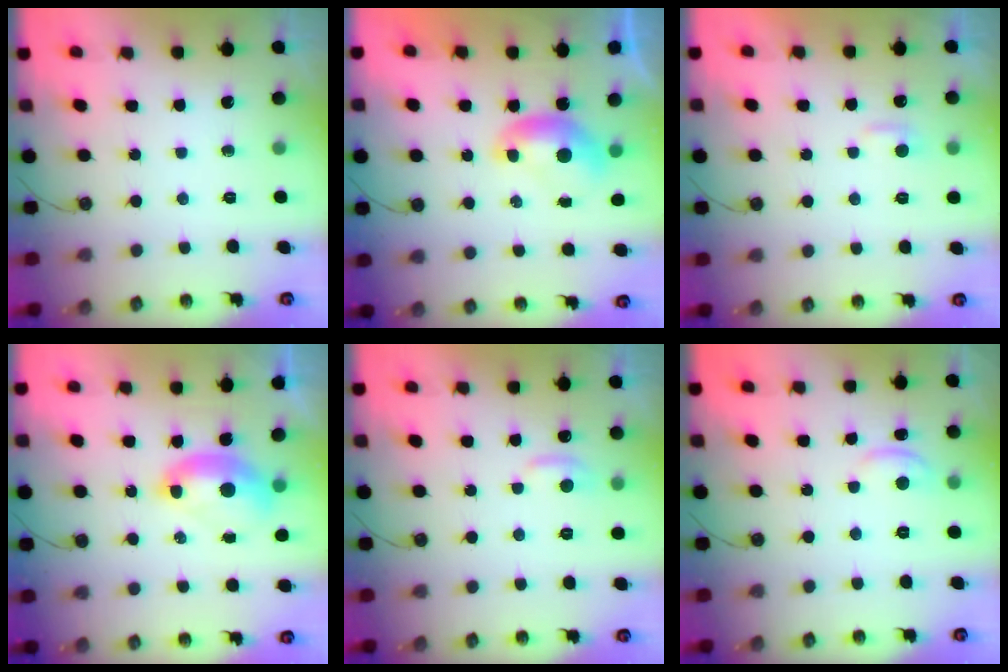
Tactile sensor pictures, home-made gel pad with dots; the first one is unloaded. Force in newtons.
{"total": 0.0}
{"total": 2.4, "press": 2.3, "slide": 0.5}
{"total": 2.5, "press": 2.5, "slide": 0.6}
{"total": 0.9, "press": 0.4, "slide": 0.8}
{"total": 1.2, "press": 1.1, "slide": 0.5}